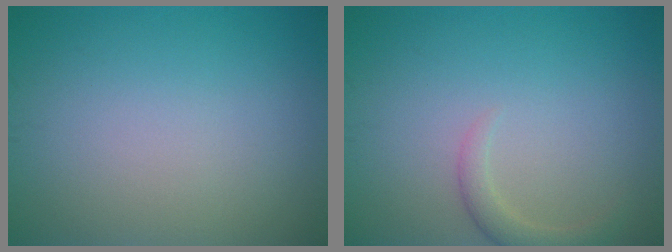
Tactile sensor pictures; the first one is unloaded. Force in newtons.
{"total": 1.9, "press": 1.9, "slide": 0.2}